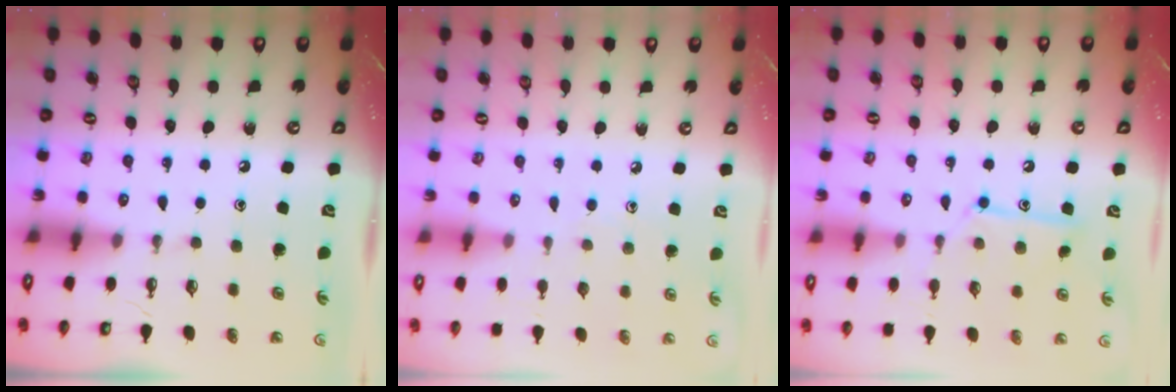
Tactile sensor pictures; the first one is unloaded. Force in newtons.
{"total": 3.1, "press": 3.1, "slide": 0.3}
{"total": 11.2, "press": 11.2, "slide": 0.8}